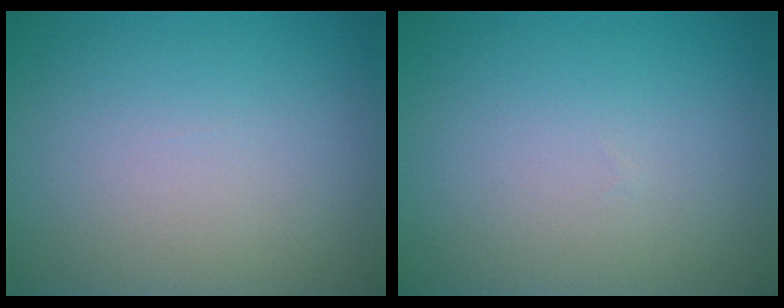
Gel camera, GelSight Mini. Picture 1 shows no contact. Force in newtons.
{"total": 0.0}